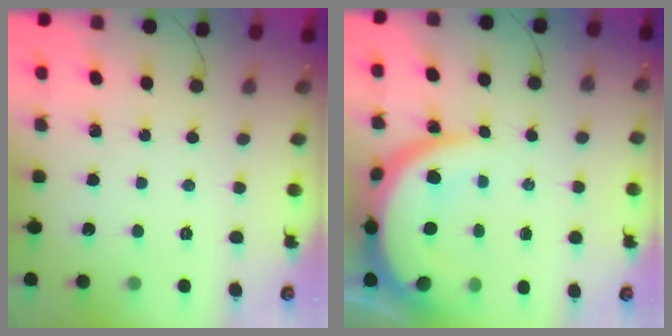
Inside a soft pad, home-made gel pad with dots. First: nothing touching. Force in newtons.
{"total": 13.8, "press": 13.8, "slide": 1.3}